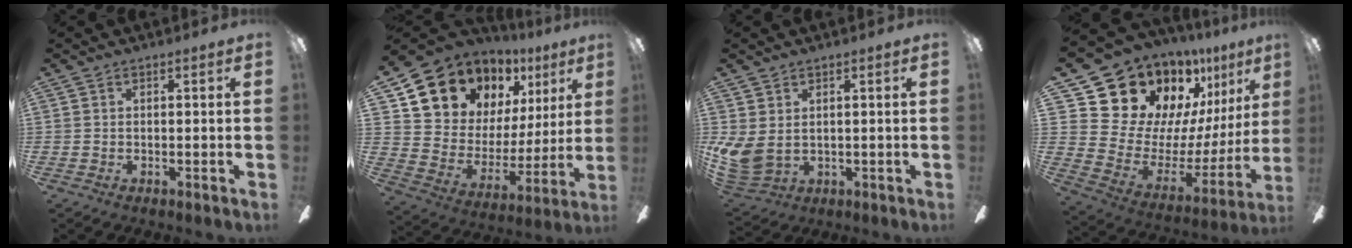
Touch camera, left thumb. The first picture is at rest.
{"total": 11.4, "force": [9.6, 6.0, 1.6], "torque": [-0.063, -0.096, 0.181]}
{"total": 6.7, "force": [1.9, 4.8, 4.3], "torque": [-0.112, -0.016, 0.040]}
{"total": 19.8, "force": [15.0, 11.4, 6.2], "torque": [-0.096, -0.134, 0.301]}